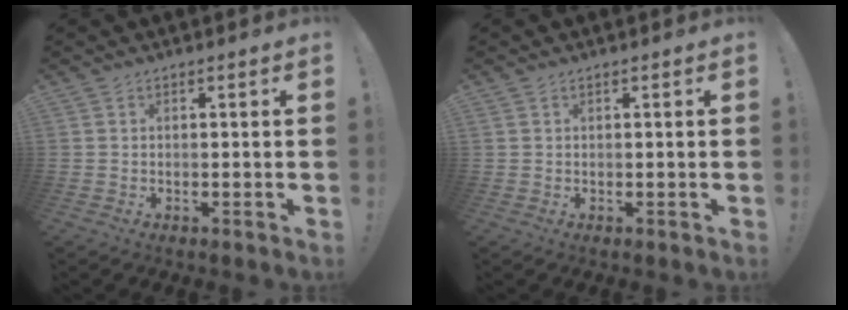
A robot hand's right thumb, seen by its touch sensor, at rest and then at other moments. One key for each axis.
{"total": 0.5, "fx": 0.4, "fy": 0.3, "fz": 0.1, "tx": -0.007, "ty": 0.003, "tz": 0.008}